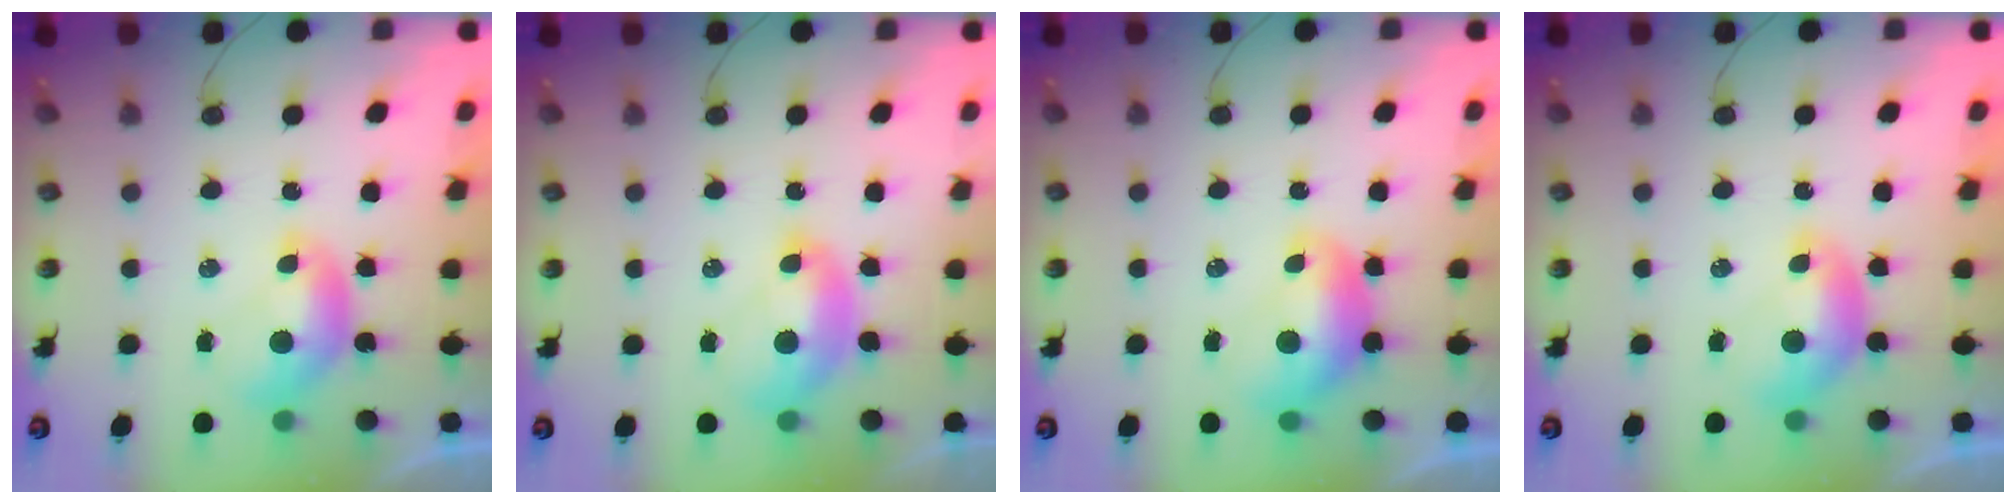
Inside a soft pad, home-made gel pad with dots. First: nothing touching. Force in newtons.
{"total": 2.2, "press": 2.1, "slide": 0.7}
{"total": 1.5, "press": 1.4, "slide": 0.4}
{"total": 0.6, "press": 0.6, "slide": 0.2}